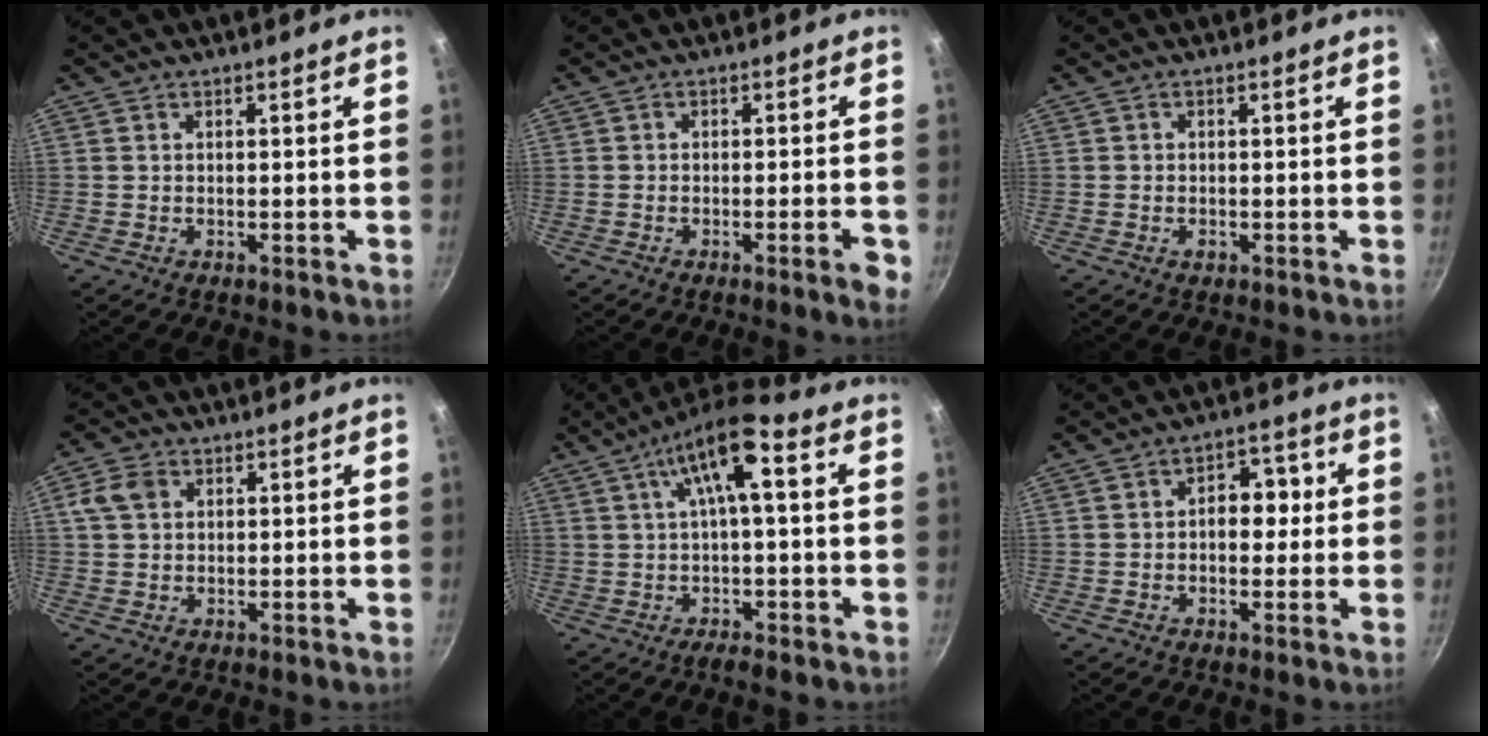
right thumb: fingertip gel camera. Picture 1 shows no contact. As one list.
[{"total": 4.1, "force": [-1.7, 0.6, 3.7], "torque": [-0.045, 0.005, -0.023]}, {"total": 1.1, "force": [-0.5, 0.8, 0.7], "torque": [-0.010, 0.002, -0.008]}, {"total": 4.5, "force": [1.3, 3.5, 2.6], "torque": [-0.041, 0.006, 0.021]}, {"total": 10.5, "force": [0.6, 2.1, 10.3], "torque": [-0.183, 0.030, 0.005]}, {"total": 6.4, "force": [0.3, 4.5, 4.5], "torque": [-0.018, 0.015, -0.004]}]